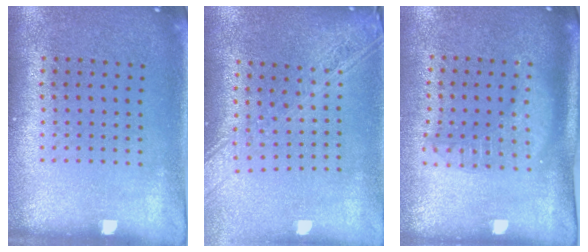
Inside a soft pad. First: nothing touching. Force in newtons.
{"total": 2.2, "press": 1.9, "slide": 1.2}
{"total": 1.8, "press": 1.5, "slide": 1.0}